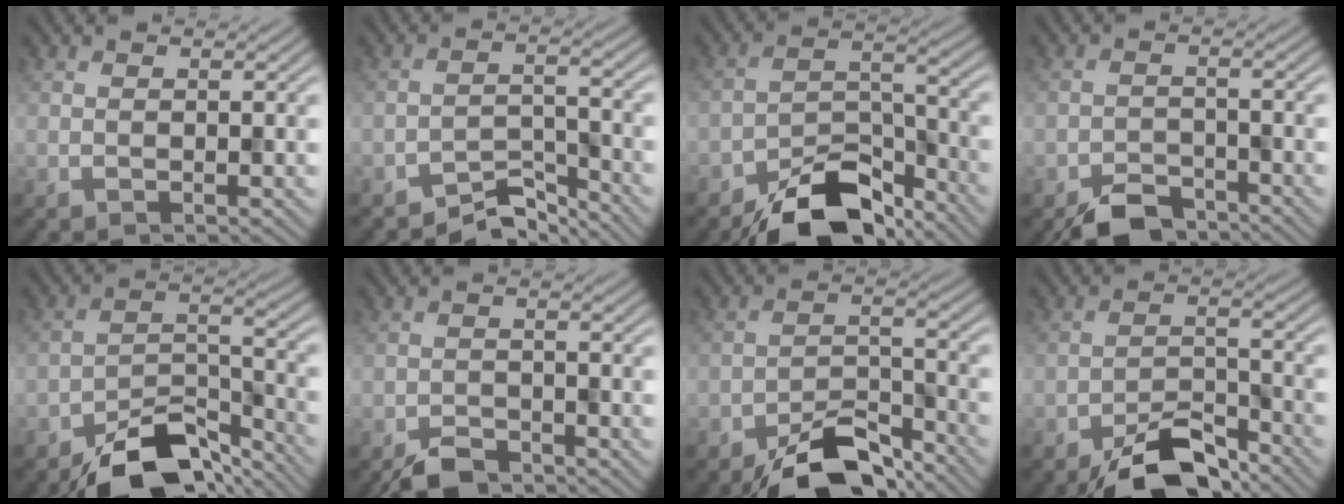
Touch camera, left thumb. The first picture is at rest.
{"total": 4.7, "force": [-4.4, 1.1, 1.3], "torque": [-0.017, 0.007, -0.081]}
{"total": 10.3, "force": [-8.3, 4.0, 4.7], "torque": [-0.064, 0.001, -0.157]}
{"total": 4.7, "force": [-4.1, 1.8, 1.4], "torque": [-0.019, -0.003, -0.075]}
{"total": 10.6, "force": [-8.3, 4.1, 5.1], "torque": [-0.072, 0.000, -0.152]}
{"total": 3.2, "force": [-2.8, 1.1, 0.9], "torque": [-0.012, 0.000, -0.055]}
{"total": 8.3, "force": [-6.5, 3.1, 4.2], "torque": [-0.061, 0.002, -0.121]}
{"total": 7.3, "force": [-5.7, 2.6, 3.6], "torque": [-0.056, 0.002, -0.107]}